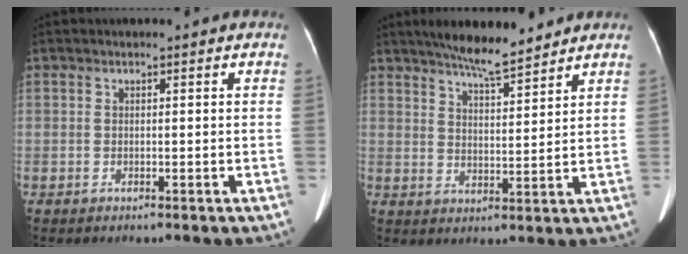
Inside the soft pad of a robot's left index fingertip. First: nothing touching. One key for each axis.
{"total": 8.2, "fx": 7.0, "fy": 0.9, "fz": 4.2, "tx": -0.068, "ty": 0.008, "tz": 0.118}